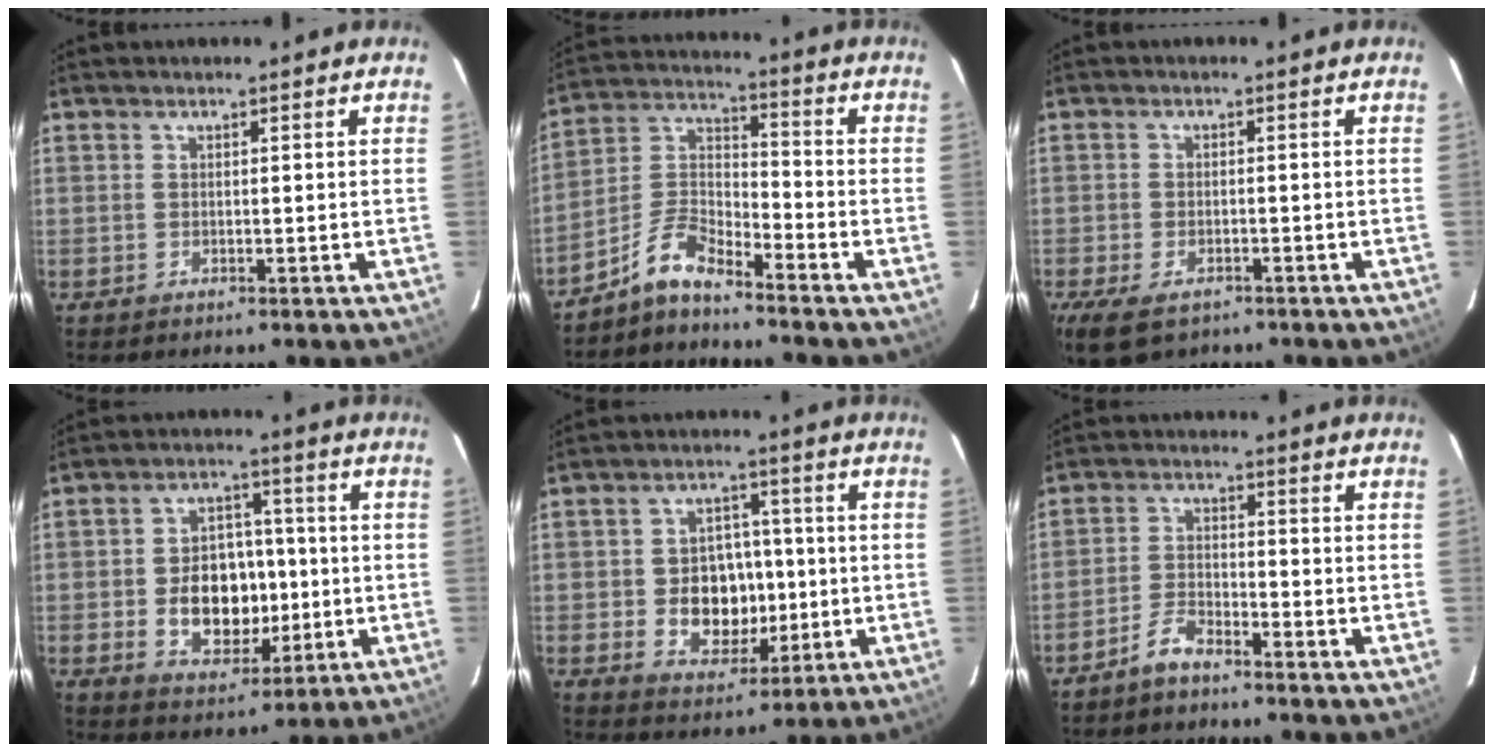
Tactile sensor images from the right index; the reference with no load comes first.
{"total": 7.3, "force": [-6.2, 1.5, 3.4], "torque": [-0.090, 0.033, -0.135]}
{"total": 8.6, "force": [-5.5, 4.4, 4.9], "torque": [-0.123, -0.032, -0.096]}
{"total": 12.1, "force": [-1.6, 8.8, 8.1], "torque": [-0.161, 0.013, -0.007]}
{"total": 10.2, "force": [-1.3, 8.1, 6.0], "torque": [-0.124, 0.009, -0.003]}
{"total": 4.0, "force": [-3.5, 1.0, 1.7], "torque": [-0.049, 0.009, -0.072]}